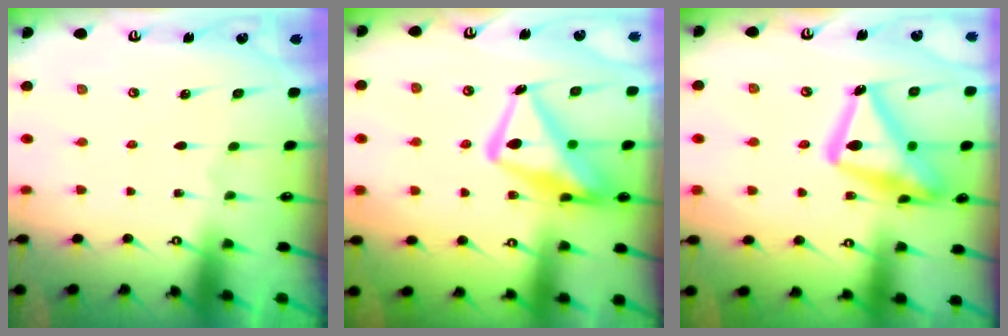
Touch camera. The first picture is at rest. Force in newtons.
{"total": 17.1, "press": 17.1, "slide": 1.7}
{"total": 22.2, "press": 22.2, "slide": 1.6}